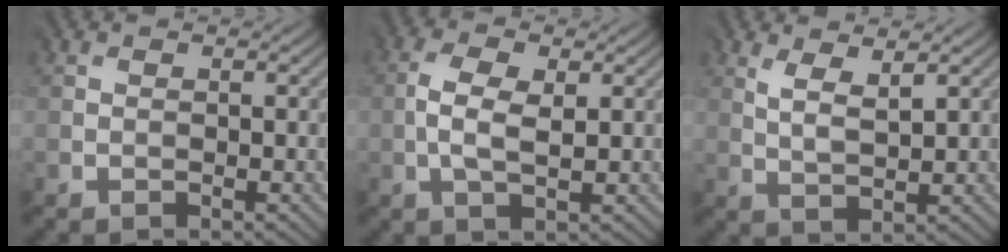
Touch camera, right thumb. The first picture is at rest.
{"total": 3.8, "force": [-0.1, 1.9, 3.3], "torque": [-0.083, 0.002, -0.001]}
{"total": 3.2, "force": [2.2, 0.8, 2.2], "torque": [-0.052, -0.005, 0.048]}